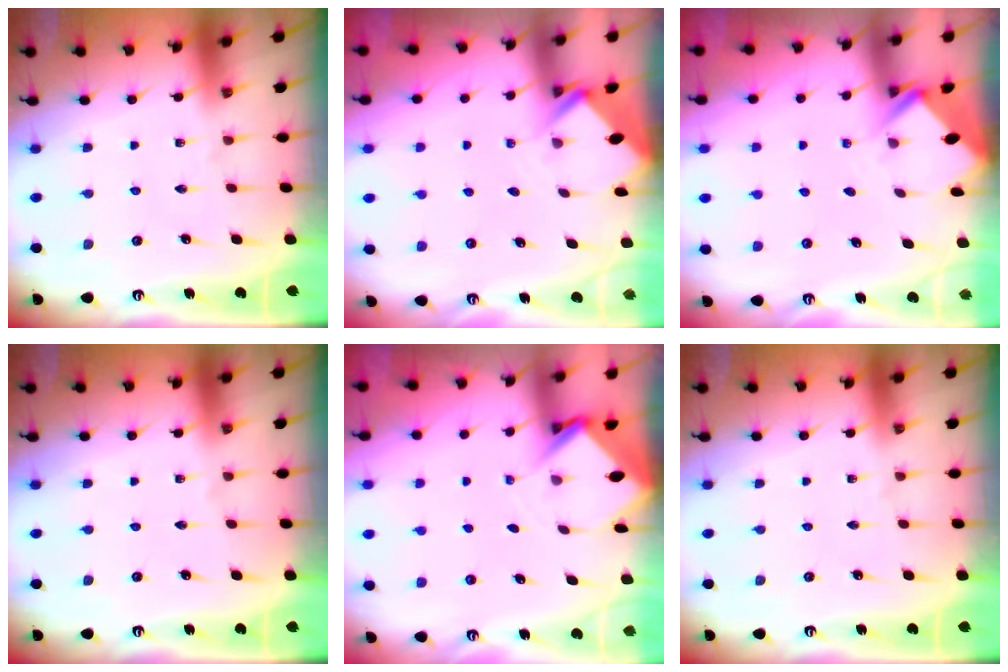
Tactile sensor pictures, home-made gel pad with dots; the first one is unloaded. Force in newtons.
{"total": 2.7, "press": 2.7, "slide": 0.2}
{"total": 2.8, "press": 2.8, "slide": 0.2}
{"total": 0.0}
{"total": 3.0, "press": 3.0, "slide": 0.2}
{"total": 0.0}